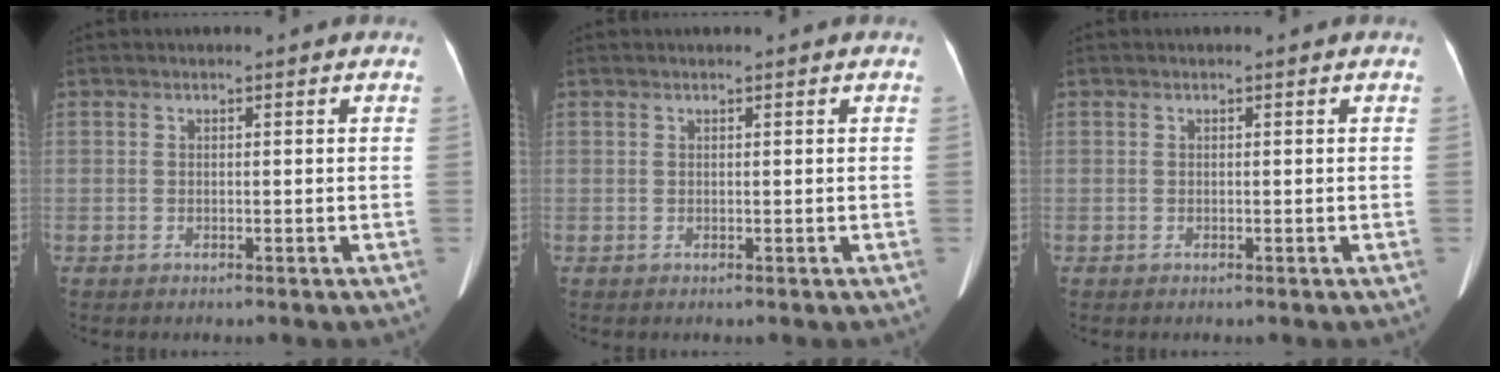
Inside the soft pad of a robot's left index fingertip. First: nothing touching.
{"total": 0.0}
{"total": 0.0}